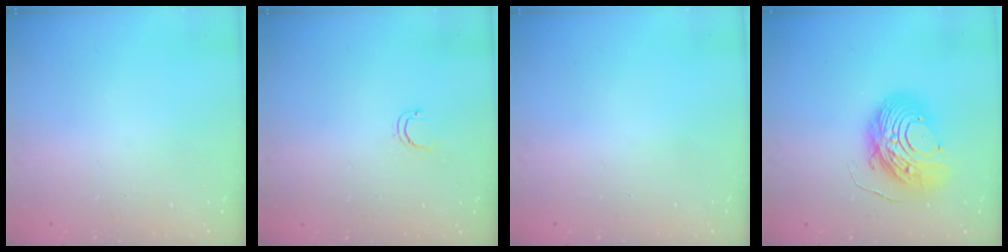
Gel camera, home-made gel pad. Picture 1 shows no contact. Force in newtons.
{"total": 3.5, "press": 3.4, "slide": 0.8}
{"total": 0.0}
{"total": 12.2, "press": 12.1, "slide": 1.2}